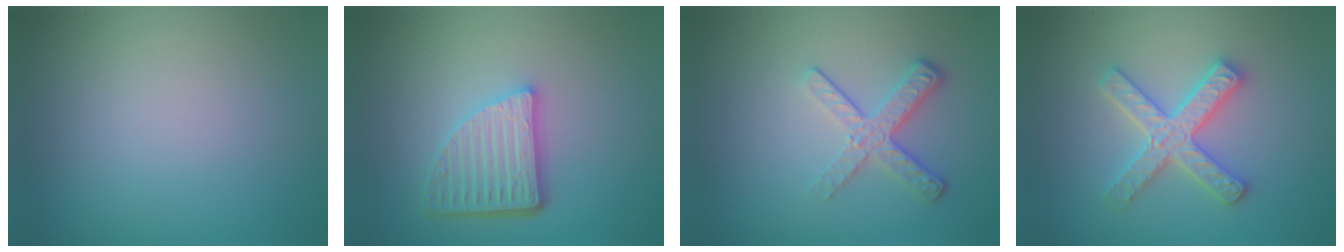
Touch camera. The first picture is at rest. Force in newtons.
{"total": 4.9, "press": 3.5, "slide": 3.4}
{"total": 3.5, "press": 2.5, "slide": 2.5}
{"total": 4.5, "press": 4.5, "slide": 0.6}